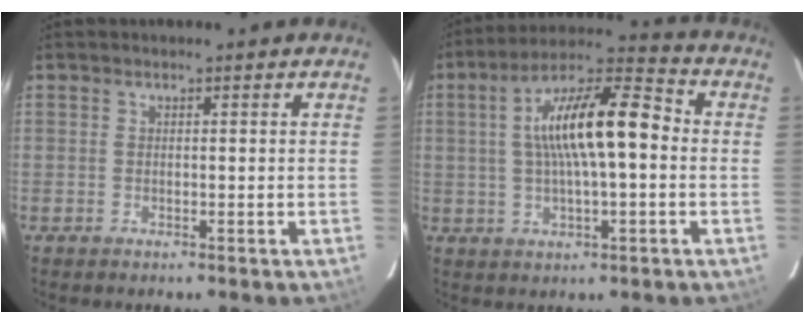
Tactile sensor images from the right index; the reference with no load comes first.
{"total": 14.8, "force": [0.8, 4.3, 14.1], "torque": [-0.246, 0.026, 0.007]}